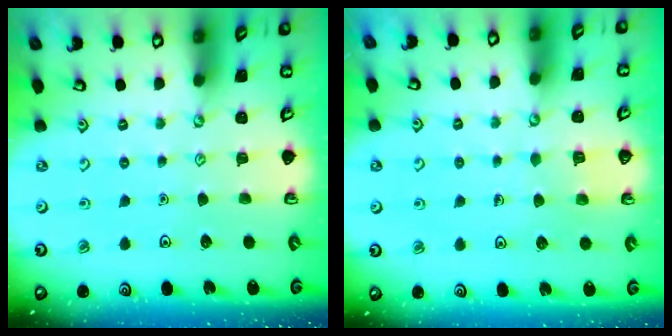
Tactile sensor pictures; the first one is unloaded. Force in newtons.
{"total": 2.2, "press": 2.2, "slide": 0.0}